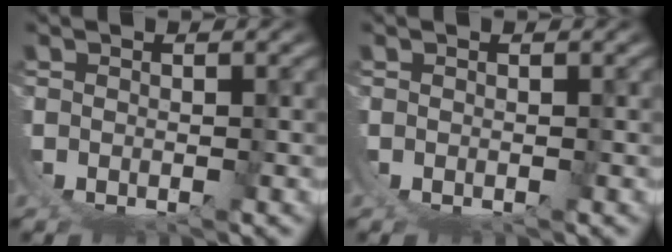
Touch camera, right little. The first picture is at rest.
{"total": 0.0}